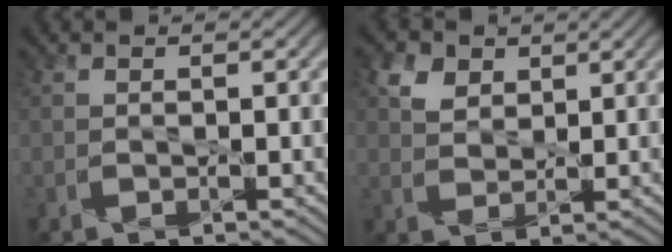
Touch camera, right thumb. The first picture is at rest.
{"total": 3.7, "force": [2.5, 2.4, 1.0], "torque": [-0.030, 0.007, 0.049]}